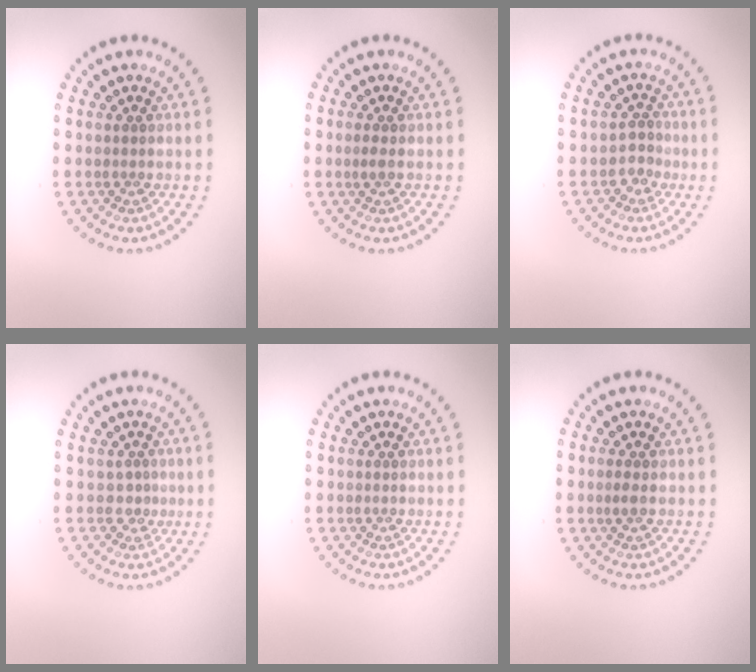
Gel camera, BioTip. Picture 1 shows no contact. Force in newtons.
{"total": 0.9, "press": 0.8, "slide": 0.3}
{"total": 1.6, "press": 1.3, "slide": 0.9}
{"total": 1.0, "press": 0.4, "slide": 0.9}
{"total": 0.0}
{"total": 0.9, "press": 0.8, "slide": 0.3}